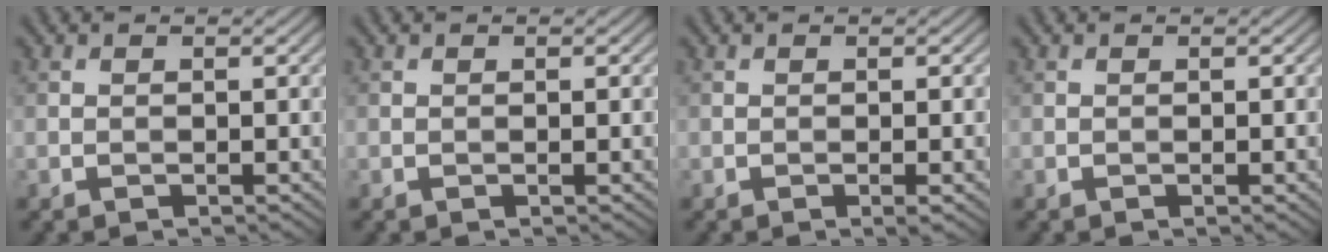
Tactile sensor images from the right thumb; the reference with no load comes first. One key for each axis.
{"total": 0.6, "fx": 0.0, "fy": 0.1, "fz": 0.6, "tx": -0.010, "ty": -0.002, "tz": -0.001}
{"total": 1.4, "fx": -0.4, "fy": 0.1, "fz": 1.3, "tx": -0.024, "ty": -0.003, "tz": -0.007}
{"total": 0.8, "fx": -0.1, "fy": 0.1, "fz": 0.8, "tx": -0.011, "ty": -0.002, "tz": -0.001}